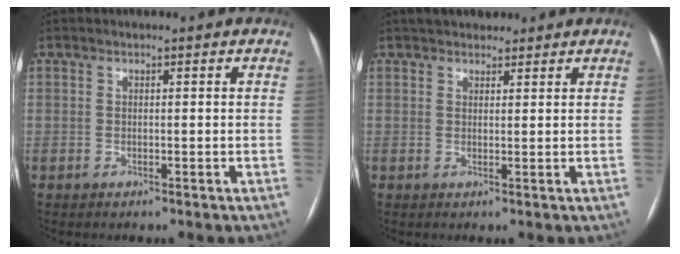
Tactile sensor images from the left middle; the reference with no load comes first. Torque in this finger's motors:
{"motor_torque": [0.28, -0.21, 0.03, 0.00]}